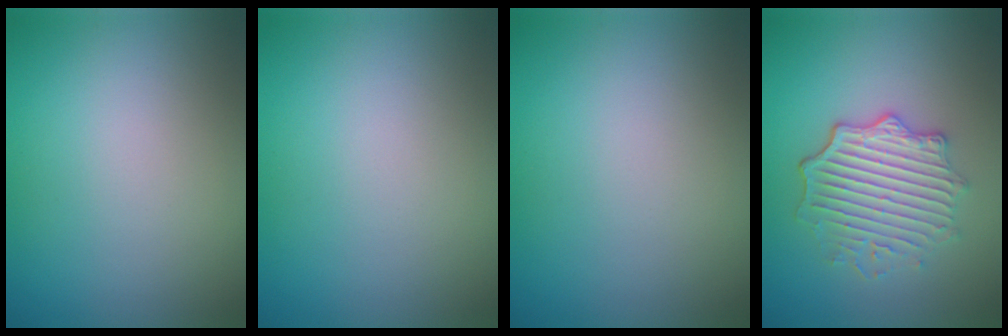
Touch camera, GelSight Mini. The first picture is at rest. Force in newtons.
{"total": 0.0}
{"total": 0.0}
{"total": 5.0, "press": 4.2, "slide": 2.8}